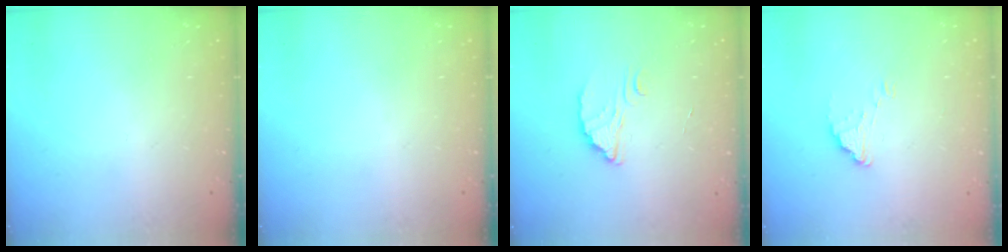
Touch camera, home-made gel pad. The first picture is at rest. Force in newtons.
{"total": 0.0}
{"total": 2.3, "press": 2.3, "slide": 0.0}
{"total": 1.6, "press": 1.6, "slide": 0.1}